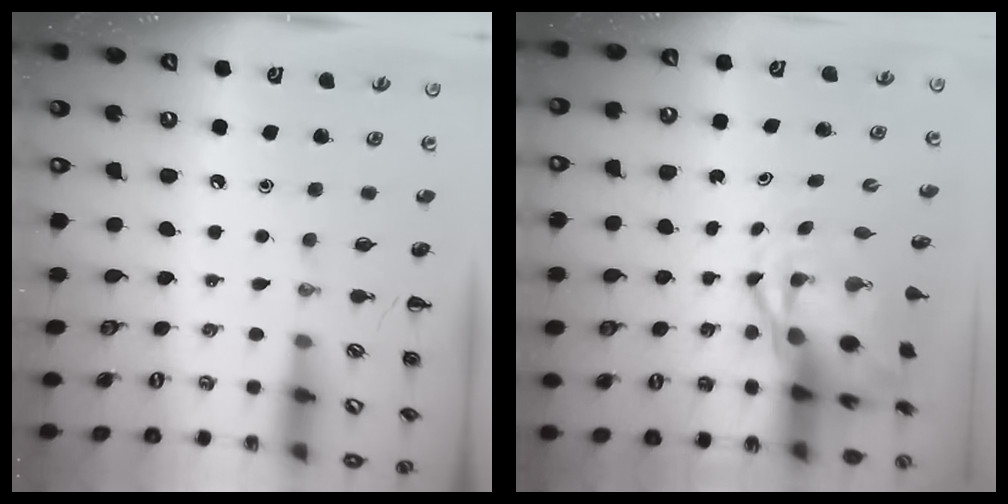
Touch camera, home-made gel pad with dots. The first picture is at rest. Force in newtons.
{"total": 5.4, "press": 5.2, "slide": 1.2}